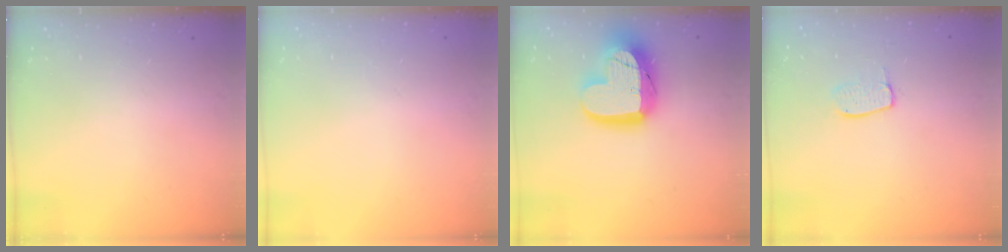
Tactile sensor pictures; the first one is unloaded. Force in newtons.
{"total": 0.0}
{"total": 18.3, "press": 18.2, "slide": 1.4}
{"total": 6.9, "press": 6.9, "slide": 0.4}